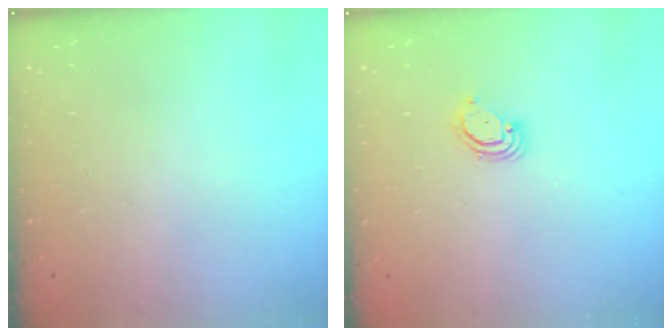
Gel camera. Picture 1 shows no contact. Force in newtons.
{"total": 2.8, "press": 2.8, "slide": 0.3}